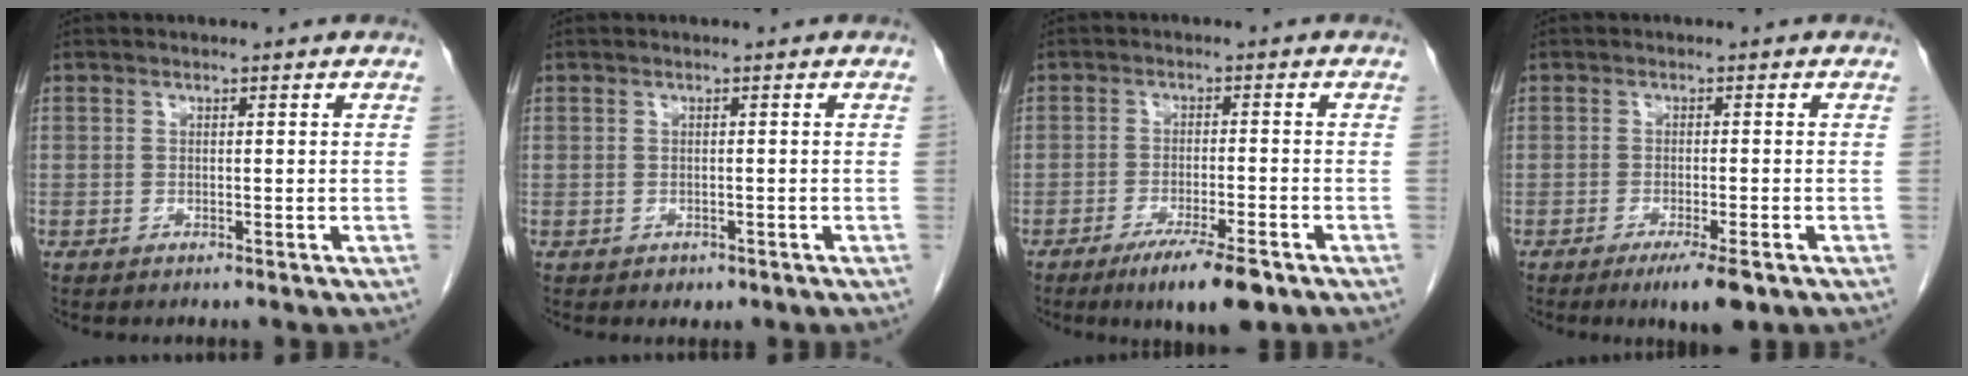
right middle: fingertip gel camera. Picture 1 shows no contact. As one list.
[{"total": 1.1, "force": [-0.7, 0.8, 0.3], "torque": [-0.011, 0.000, -0.003]}, {"total": 7.9, "force": [-5.2, 1.0, 5.9], "torque": [-0.094, -0.016, -0.081]}, {"total": 4.9, "force": [-3.0, 0.5, 3.8], "torque": [-0.059, -0.012, -0.045]}]